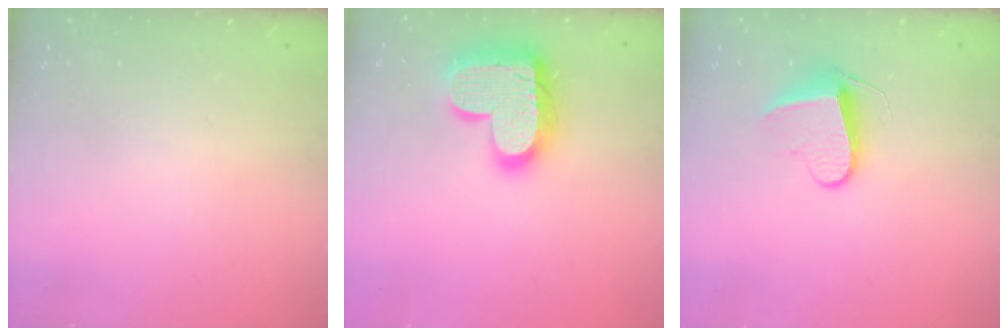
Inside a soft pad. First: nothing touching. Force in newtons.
{"total": 18.7, "press": 18.7, "slide": 1.2}
{"total": 9.4, "press": 9.4, "slide": 0.7}